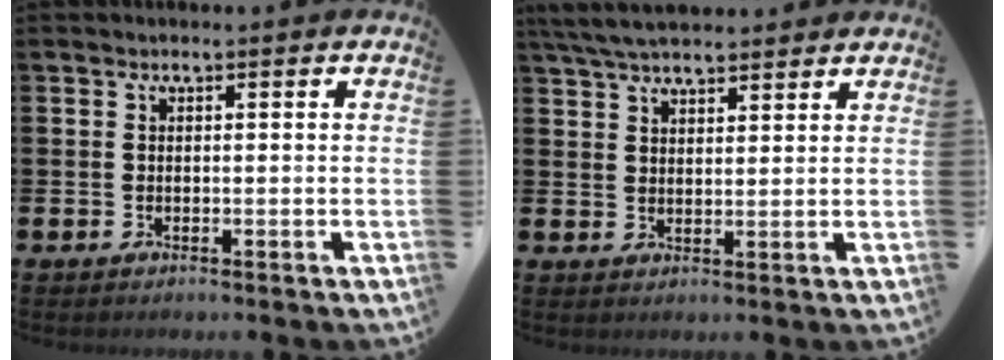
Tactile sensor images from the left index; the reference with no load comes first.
{"total": 5.3, "force": [5.0, 1.0, 1.5], "torque": [-0.048, -0.010, 0.094]}